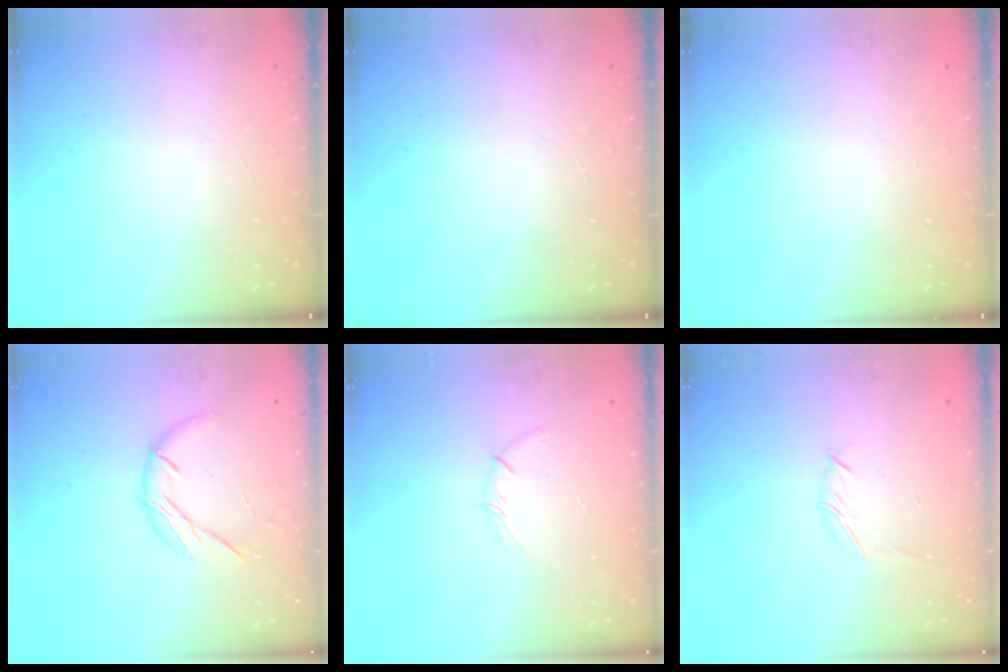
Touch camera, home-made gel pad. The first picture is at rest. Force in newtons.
{"total": 0.0}
{"total": 0.0}
{"total": 8.7, "press": 8.7, "slide": 0.3}
{"total": 3.7, "press": 3.6, "slide": 0.9}
{"total": 3.9, "press": 3.8, "slide": 0.8}